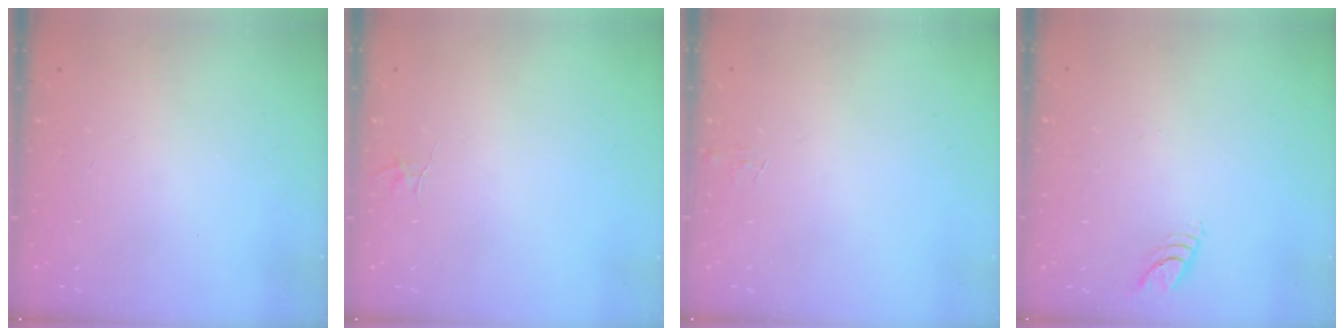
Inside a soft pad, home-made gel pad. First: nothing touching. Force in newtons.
{"total": 3.0, "press": 3.0, "slide": 0.4}
{"total": 4.5, "press": 4.5, "slide": 0.4}
{"total": 4.7, "press": 4.6, "slide": 0.4}